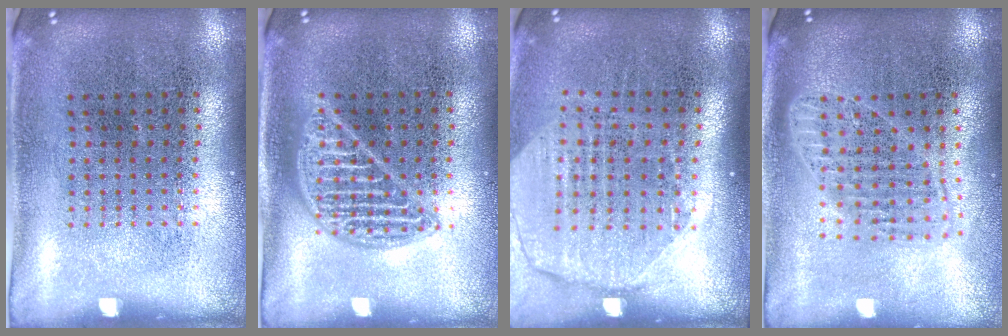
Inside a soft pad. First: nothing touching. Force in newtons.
{"total": 2.3, "press": 2.3, "slide": 0.3}
{"total": 2.0, "press": 1.7, "slide": 1.0}
{"total": 1.7, "press": 1.4, "slide": 0.9}